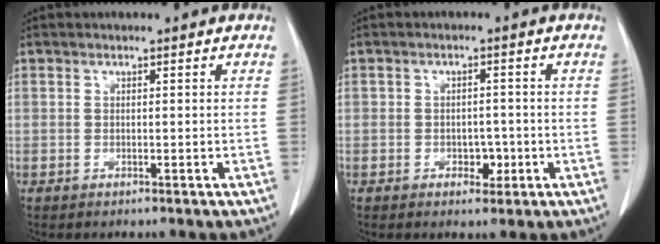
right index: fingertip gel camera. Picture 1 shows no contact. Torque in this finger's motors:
{"motor_torque": [-0.07, 0.05, -0.09, -0.01]}